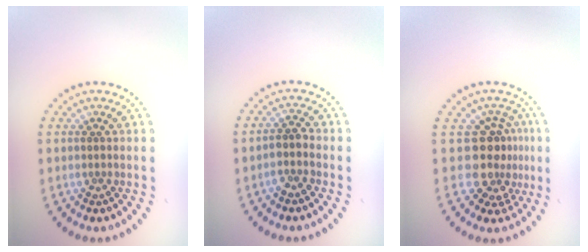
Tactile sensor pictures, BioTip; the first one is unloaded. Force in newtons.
{"total": 1.8, "press": 1.5, "slide": 1.0}
{"total": 4.0, "press": 2.9, "slide": 2.7}